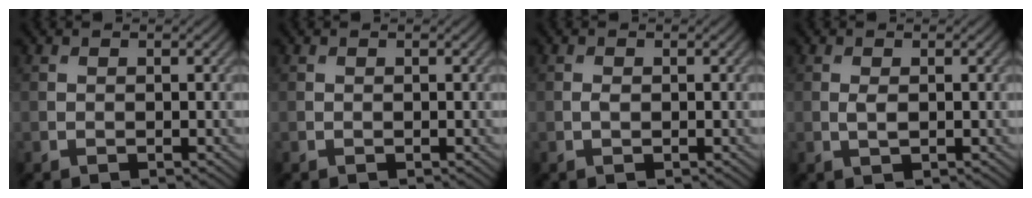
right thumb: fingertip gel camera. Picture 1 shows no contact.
{"total": 0.0}
{"total": 0.6, "force": [0.0, 0.3, 0.5], "torque": [-0.012, -0.001, 0.000]}
{"total": 1.2, "force": [0.1, 0.5, 1.1], "torque": [-0.028, -0.002, 0.002]}